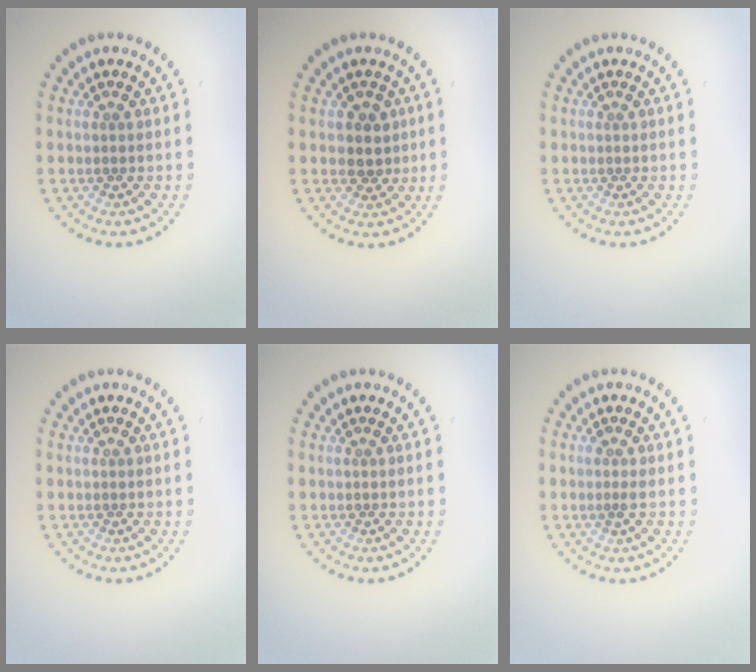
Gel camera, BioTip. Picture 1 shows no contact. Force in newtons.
{"total": 2.2, "press": 2.0, "slide": 0.9}
{"total": 0.0}
{"total": 0.0}
{"total": 0.0}
{"total": 0.9, "press": 0.8, "slide": 0.5}